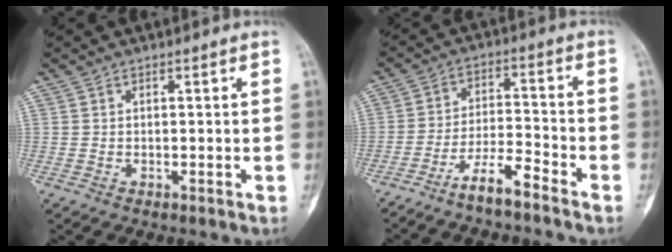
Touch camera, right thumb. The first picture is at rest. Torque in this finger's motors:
{"motor_torque": [0.52, 0.08, 1.09, -1.68, 0.17]}